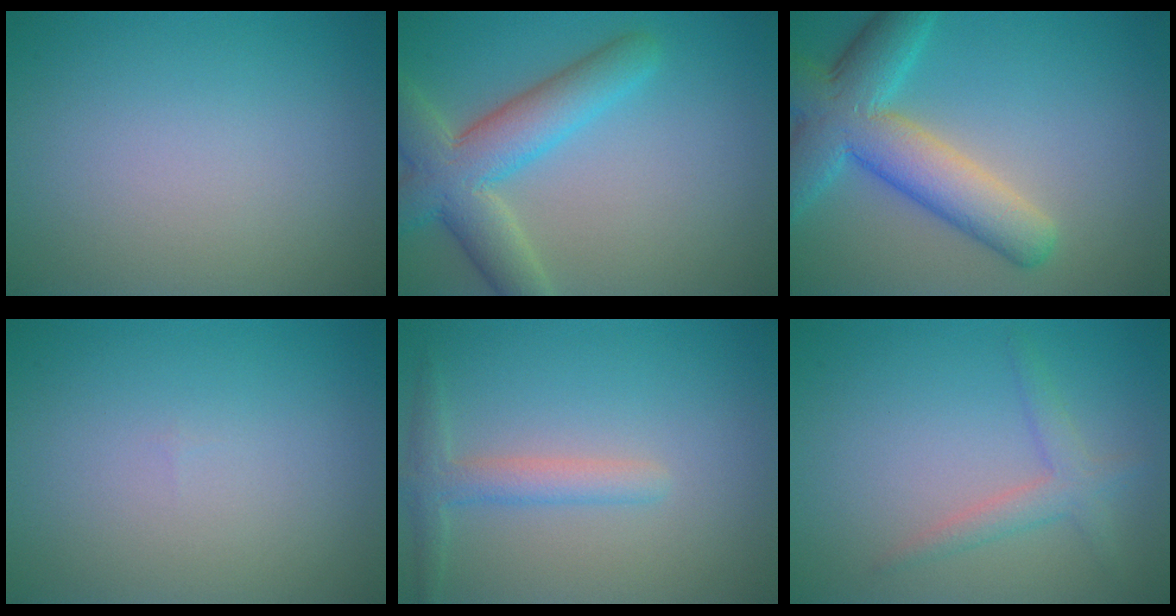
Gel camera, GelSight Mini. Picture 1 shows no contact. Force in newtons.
{"total": 6.7, "press": 6.7, "slide": 0.5}
{"total": 7.8, "press": 7.8, "slide": 0.3}
{"total": 0.0}
{"total": 2.4, "press": 2.4, "slide": 0.2}
{"total": 2.1, "press": 2.1, "slide": 0.1}